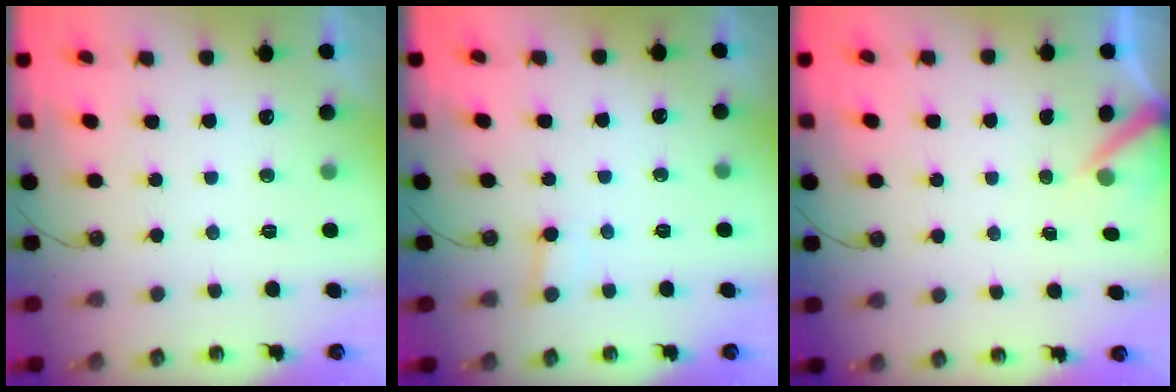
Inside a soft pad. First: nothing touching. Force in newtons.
{"total": 2.9, "press": 2.9, "slide": 0.2}
{"total": 3.2, "press": 3.2, "slide": 0.2}